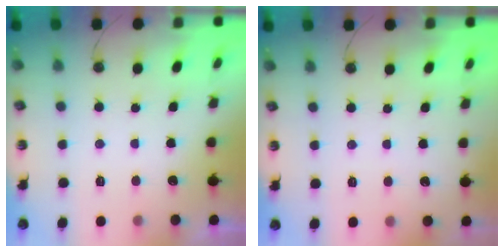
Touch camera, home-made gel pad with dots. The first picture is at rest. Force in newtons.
{"total": 2.5, "press": 2.5, "slide": 0.3}